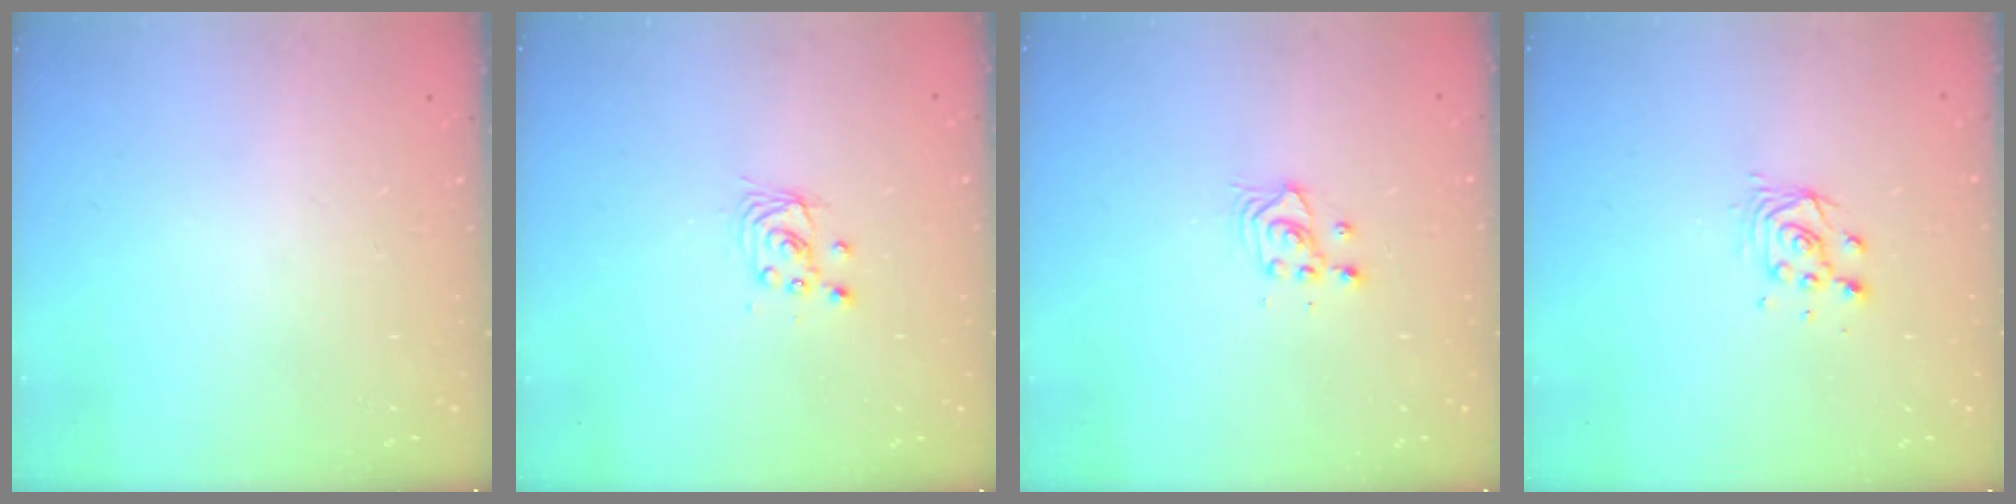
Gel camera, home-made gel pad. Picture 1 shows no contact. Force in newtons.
{"total": 2.9, "press": 2.9, "slide": 0.2}
{"total": 3.7, "press": 3.7, "slide": 0.3}
{"total": 4.7, "press": 4.7, "slide": 0.4}